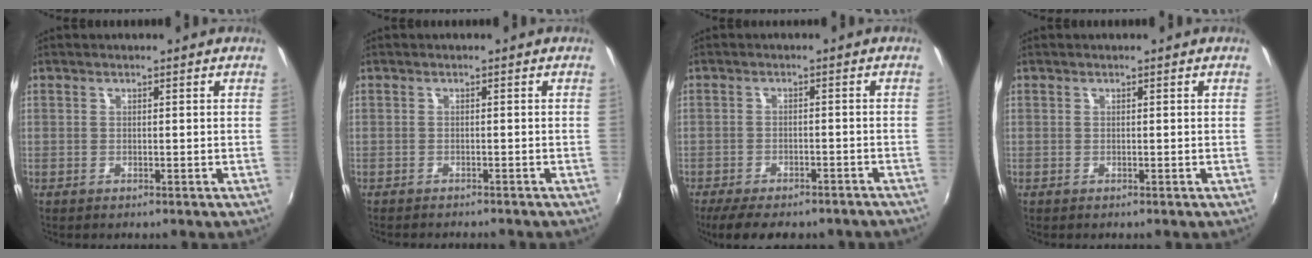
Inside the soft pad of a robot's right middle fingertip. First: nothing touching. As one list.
[{"total": 3.1, "force": [-2.9, 0.5, 1.0], "torque": [-0.026, -0.012, -0.045]}, {"total": 12.1, "force": [-9.8, 3.6, 6.1], "torque": [-0.130, -0.031, -0.139]}, {"total": 0.0}]